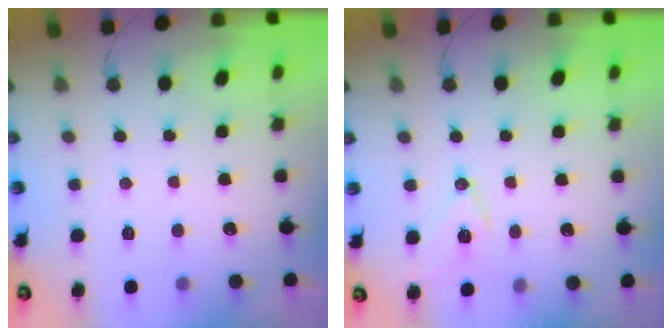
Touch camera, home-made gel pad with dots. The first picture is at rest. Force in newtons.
{"total": 10.1, "press": 9.5, "slide": 3.5}